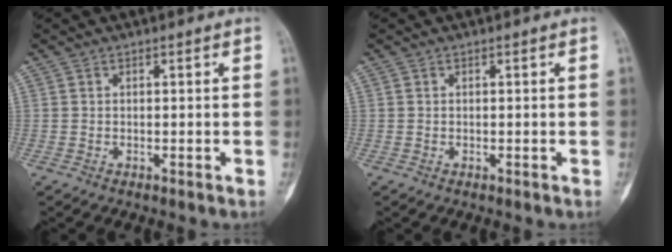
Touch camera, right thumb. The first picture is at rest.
{"total": 0.0}